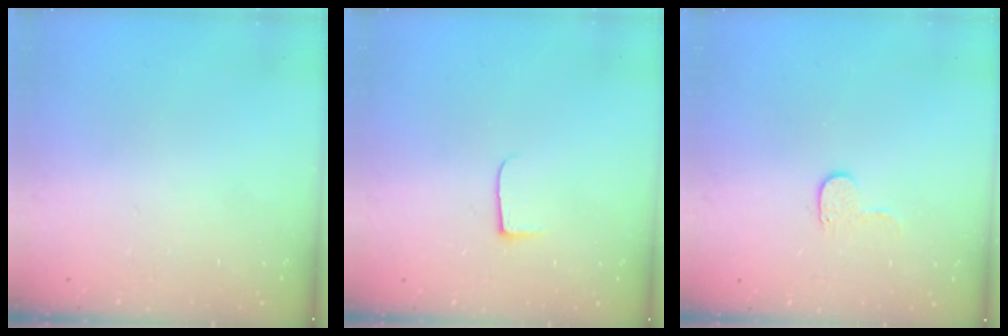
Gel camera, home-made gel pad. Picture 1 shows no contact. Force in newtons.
{"total": 5.6, "press": 5.5, "slide": 0.7}
{"total": 4.1, "press": 4.1, "slide": 0.4}